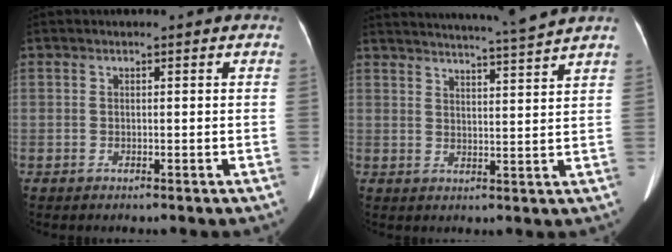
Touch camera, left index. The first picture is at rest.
{"total": 11.2, "force": [10.4, -2.4, 3.4], "torque": [-0.060, -0.028, 0.143]}